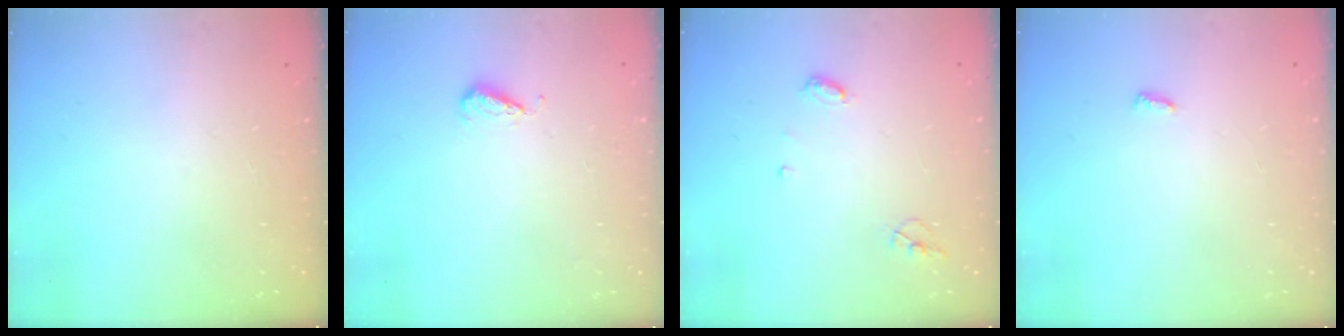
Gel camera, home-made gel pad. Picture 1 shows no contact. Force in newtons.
{"total": 4.0, "press": 3.8, "slide": 1.2}
{"total": 4.7, "press": 4.6, "slide": 0.5}
{"total": 2.8, "press": 2.8, "slide": 0.4}